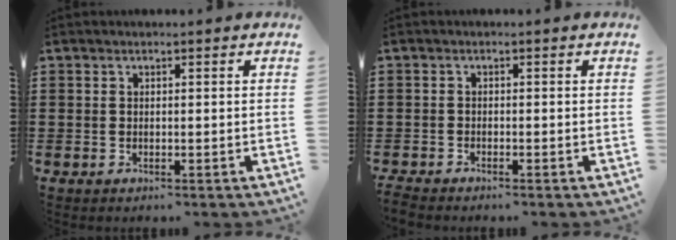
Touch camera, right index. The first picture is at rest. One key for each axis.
{"total": 1.3, "fx": -1.3, "fy": -0.1, "fz": -0.1, "tx": 0.000, "ty": 0.001, "tz": -0.028}